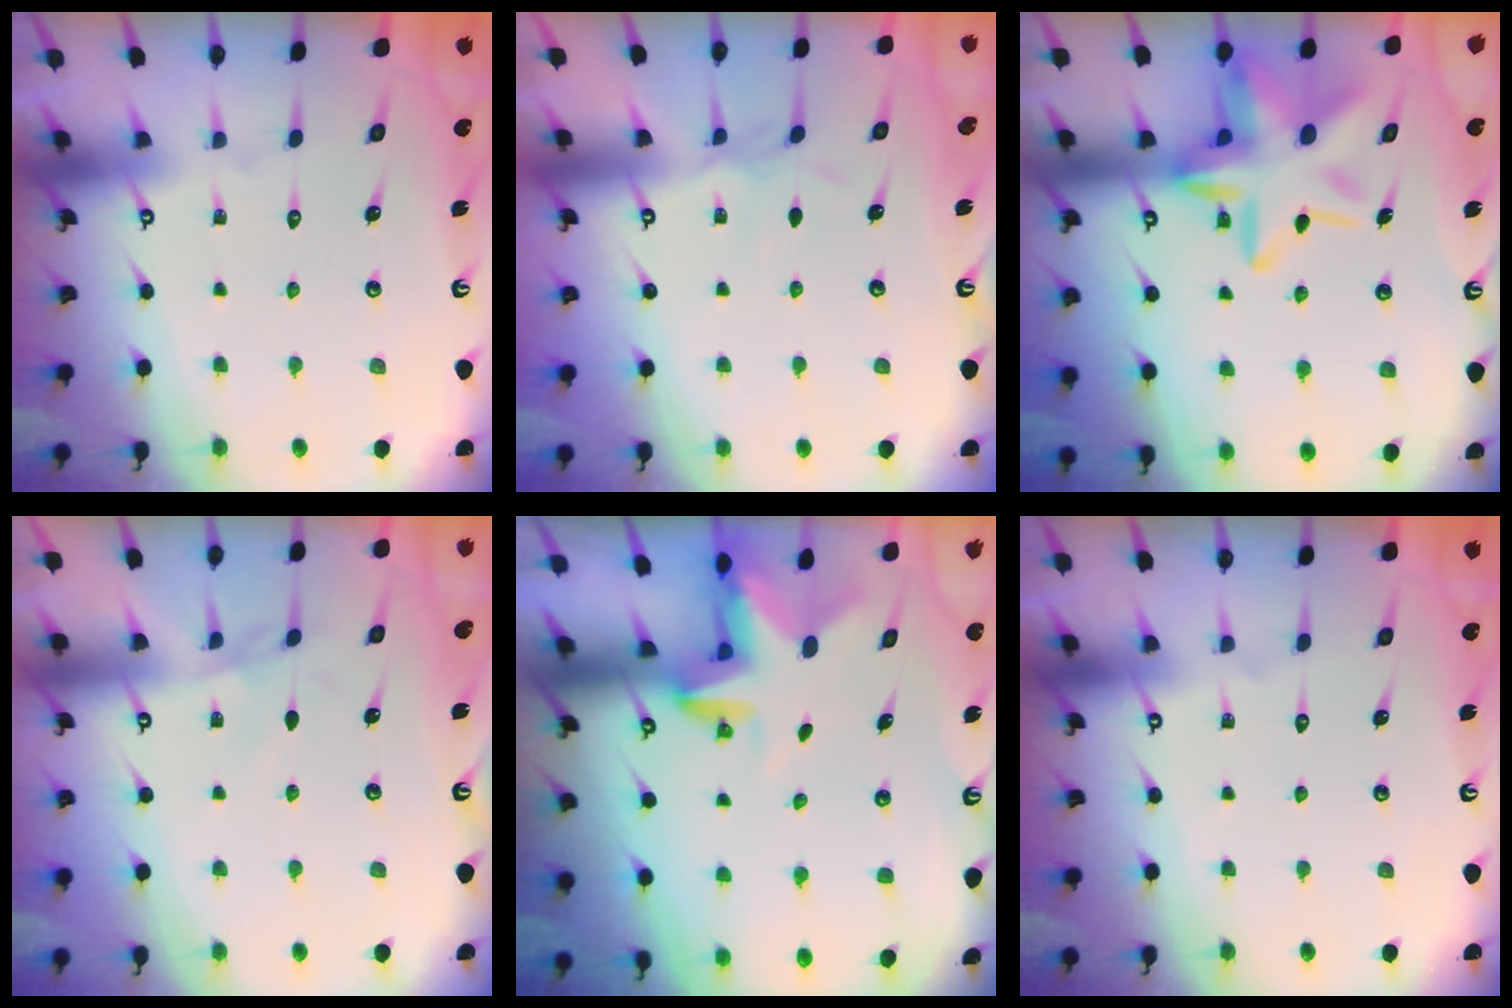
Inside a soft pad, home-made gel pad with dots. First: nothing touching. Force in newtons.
{"total": 2.0, "press": 2.0, "slide": 0.5}
{"total": 17.4, "press": 17.3, "slide": 1.5}
{"total": 2.3, "press": 2.3, "slide": 0.4}
{"total": 3.1, "press": 3.1, "slide": 0.5}
{"total": 0.0}